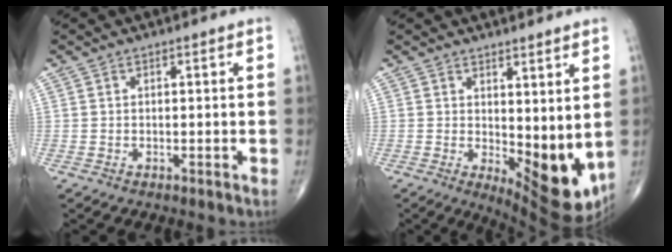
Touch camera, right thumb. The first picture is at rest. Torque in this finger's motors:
{"motor_torque": [-0.37, 1.42, 0.76, 0.51, 0.26]}